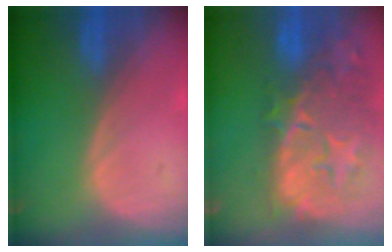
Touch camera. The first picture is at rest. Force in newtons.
{"total": 14.7, "press": 11.9, "slide": 8.6}